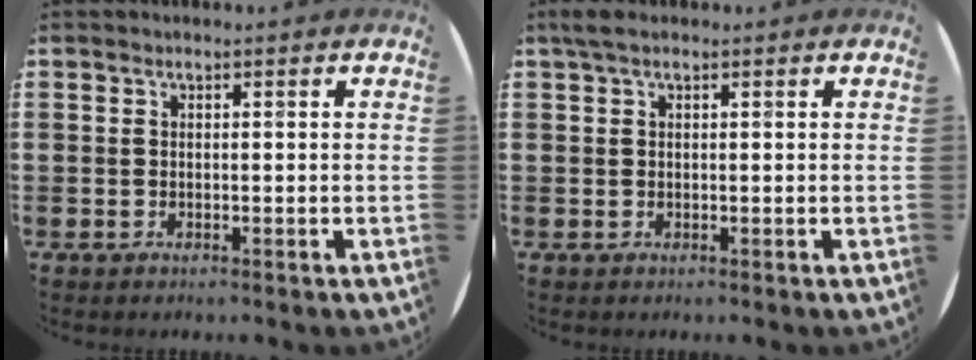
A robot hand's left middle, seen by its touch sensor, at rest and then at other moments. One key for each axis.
{"total": 1.2, "fx": 0.8, "fy": 0.4, "fz": 0.8, "tx": -0.017, "ty": 0.004, "tz": 0.013}